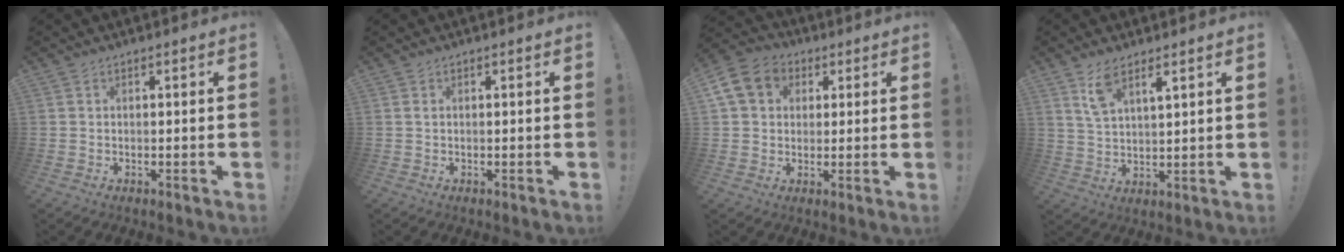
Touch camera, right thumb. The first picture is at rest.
{"total": 0.5, "force": [0.2, 0.2, 0.5], "torque": [-0.012, 0.004, 0.003]}
{"total": 11.6, "force": [3.6, 9.5, 5.5], "torque": [-0.091, -0.001, 0.075]}
{"total": 6.5, "force": [4.8, 2.3, 3.8], "torque": [-0.065, -0.021, 0.086]}